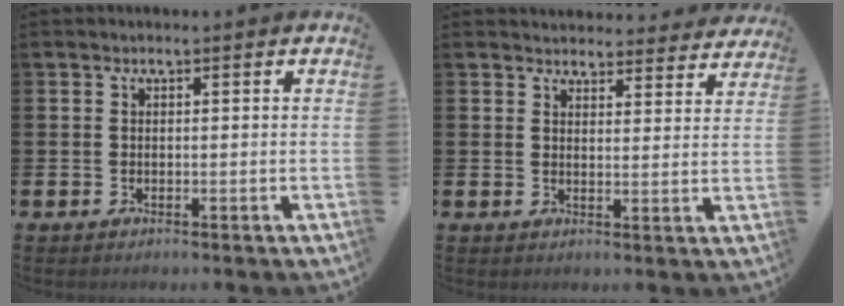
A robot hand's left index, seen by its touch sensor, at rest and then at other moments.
{"total": 3.9, "force": [3.8, 1.0, -0.1], "torque": [-0.001, -0.023, 0.068]}